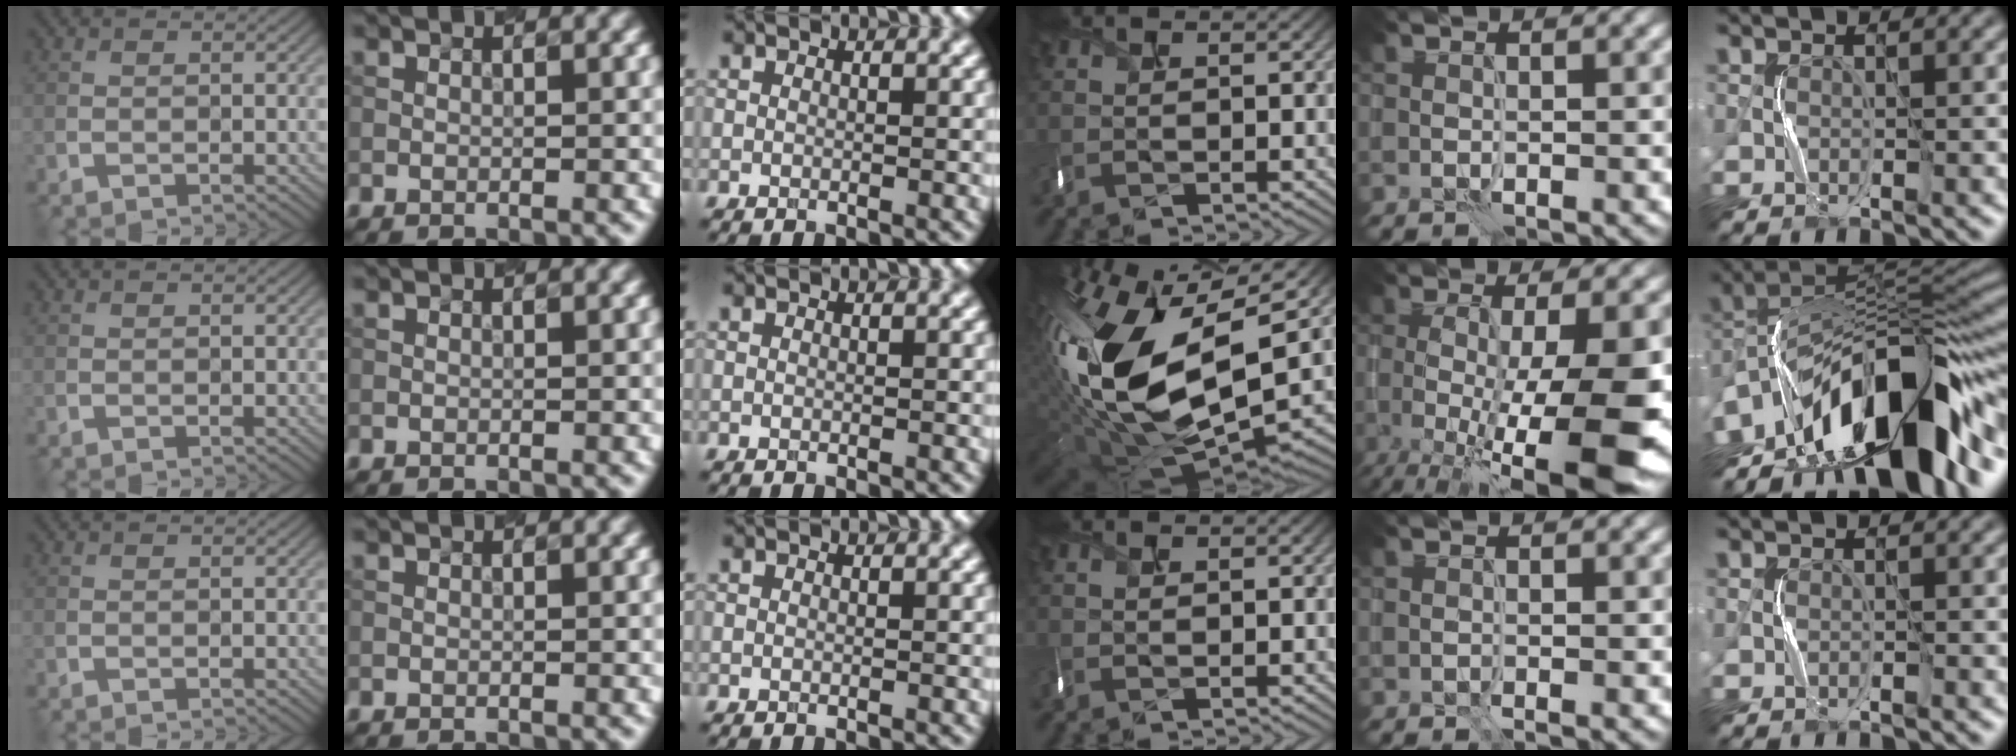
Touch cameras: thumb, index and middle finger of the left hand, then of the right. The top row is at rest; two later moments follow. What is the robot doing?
{"motion": "shake", "object": "box of matches"}